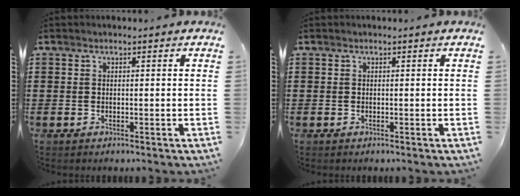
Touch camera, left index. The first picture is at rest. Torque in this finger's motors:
{"motor_torque": [-0.03, 0.02, 0.00, -0.01]}